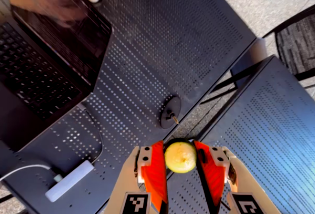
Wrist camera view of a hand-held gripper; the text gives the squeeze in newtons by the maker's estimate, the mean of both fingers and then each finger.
{"total": 8.0, "left": 7.6, "right": 8.4}